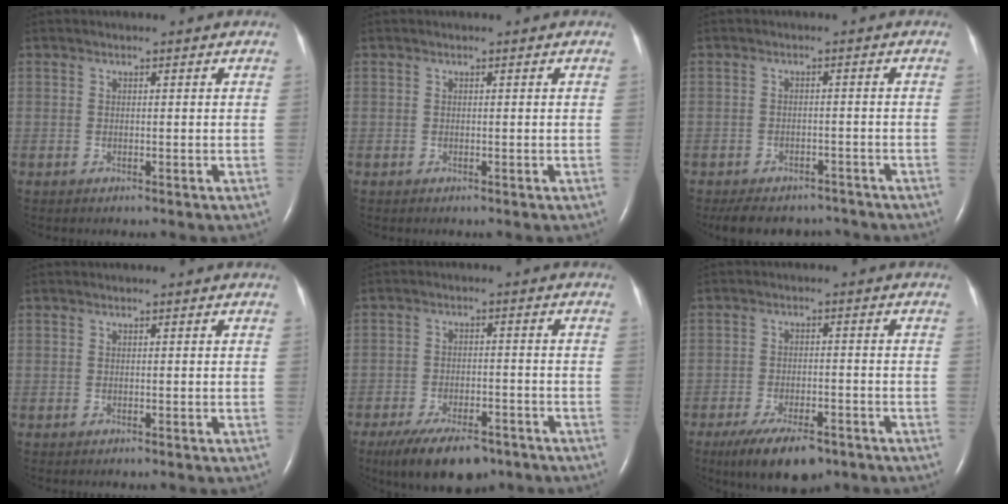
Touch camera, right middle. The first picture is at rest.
{"total": 0.0}
{"total": 9.8, "force": [-8.5, 4.1, 2.5], "torque": [-0.045, 0.003, -0.107]}
{"total": 0.0}
{"total": 11.0, "force": [-7.9, 4.2, 6.3], "torque": [-0.105, -0.010, -0.127]}
{"total": 9.5, "force": [-6.6, 3.4, 5.9], "torque": [-0.102, -0.010, -0.107]}